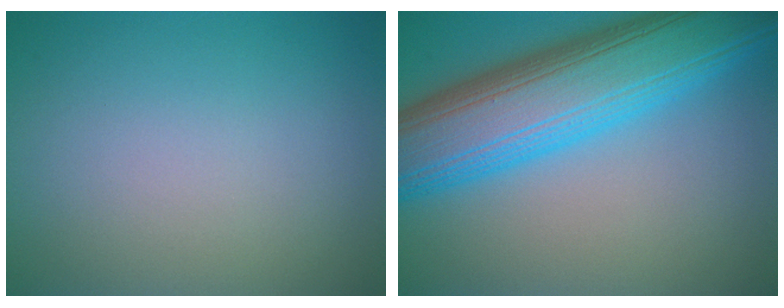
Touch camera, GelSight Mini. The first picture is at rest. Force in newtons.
{"total": 12.4, "press": 12.4, "slide": 0.2}